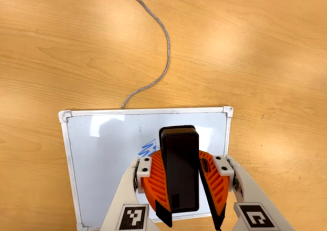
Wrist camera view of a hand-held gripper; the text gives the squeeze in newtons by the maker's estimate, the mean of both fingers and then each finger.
{"total": 10.3, "left": 10.1, "right": 10.4}